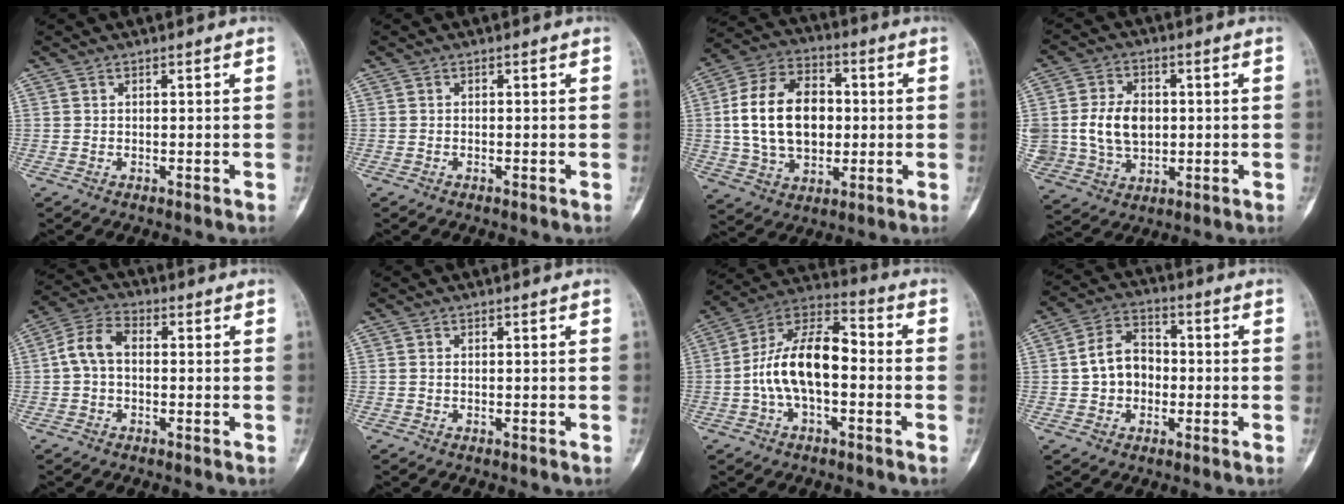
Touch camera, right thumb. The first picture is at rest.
{"total": 0.0}
{"total": 18.1, "force": [0.8, 12.4, 13.2], "torque": [-0.211, 0.018, 0.015]}
{"total": 13.6, "force": [0.4, 10.1, 9.0], "torque": [-0.169, 0.006, 0.024]}
{"total": 6.5, "force": [-0.1, 4.3, 5.0], "torque": [-0.094, 0.021, -0.011]}
{"total": 0.0}
{"total": 15.1, "force": [-1.7, 7.8, 12.8], "torque": [-0.228, 0.047, -0.040]}
{"total": 8.7, "force": [-0.7, 6.8, 5.3], "torque": [-0.069, 0.026, -0.024]}